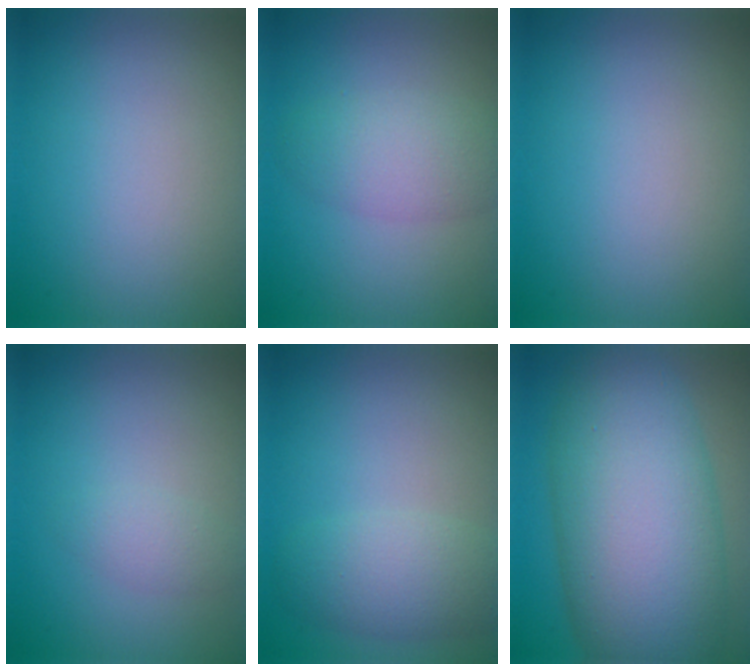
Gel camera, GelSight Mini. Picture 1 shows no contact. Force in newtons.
{"total": 4.0, "press": 4.0, "slide": 0.1}
{"total": 0.0}
{"total": 1.4, "press": 1.4, "slide": 0.0}
{"total": 3.6, "press": 3.6, "slide": 0.2}
{"total": 13.7, "press": 13.7, "slide": 0.5}